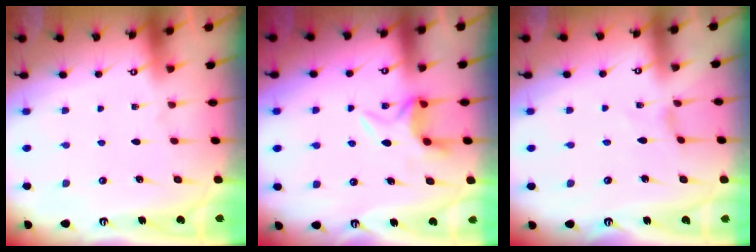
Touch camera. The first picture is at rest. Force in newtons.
{"total": 6.0, "press": 5.8, "slide": 1.6}
{"total": 0.0}